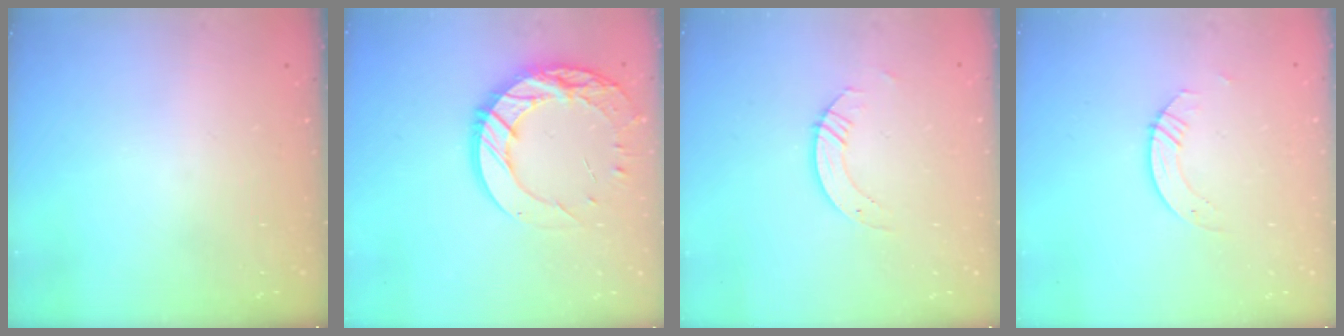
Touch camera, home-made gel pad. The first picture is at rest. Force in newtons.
{"total": 16.6, "press": 16.5, "slide": 1.2}
{"total": 3.7, "press": 3.6, "slide": 0.4}
{"total": 2.8, "press": 2.8, "slide": 0.2}